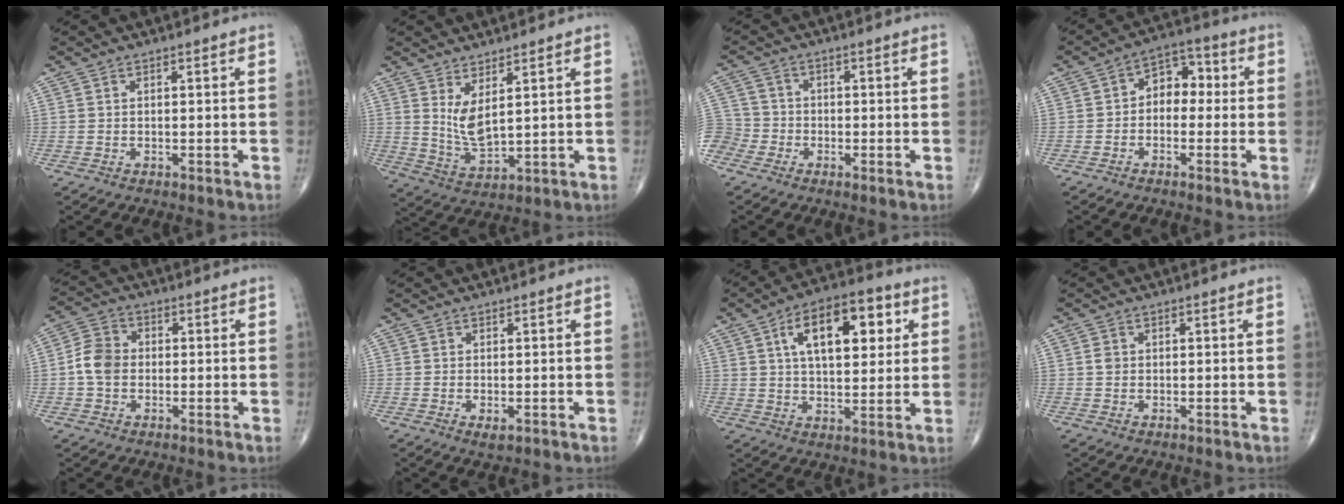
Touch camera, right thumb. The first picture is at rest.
{"total": 6.5, "force": [2.7, 2.3, 5.4], "torque": [-0.105, -0.036, 0.064]}
{"total": 7.7, "force": [-3.6, 6.5, 2.0], "torque": [-0.054, 0.020, -0.075]}
{"total": 7.1, "force": [-0.1, 5.1, 4.9], "torque": [-0.037, 0.031, -0.018]}
{"total": 6.2, "force": [-0.6, 5.0, 3.7], "torque": [-0.063, 0.018, -0.022]}
{"total": 1.6, "force": [-0.5, 0.7, 1.3], "torque": [-0.021, -0.003, -0.006]}
{"total": 15.8, "force": [5.2, 7.9, 12.7], "torque": [-0.168, 0.003, 0.080]}
{"total": 1.4, "force": [0.1, 1.2, 0.7], "torque": [-0.008, 0.002, 0.002]}